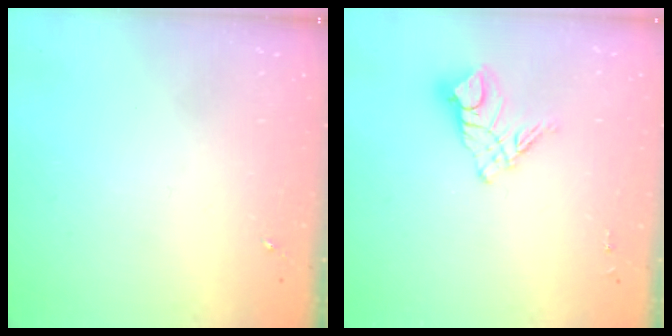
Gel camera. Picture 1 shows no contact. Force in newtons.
{"total": 11.3, "press": 11.3, "slide": 1.1}